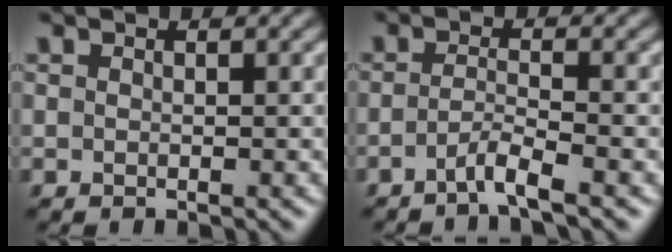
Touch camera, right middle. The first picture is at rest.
{"total": 2.4, "force": [-1.5, 0.2, 1.9], "torque": [-0.030, 0.001, -0.039]}